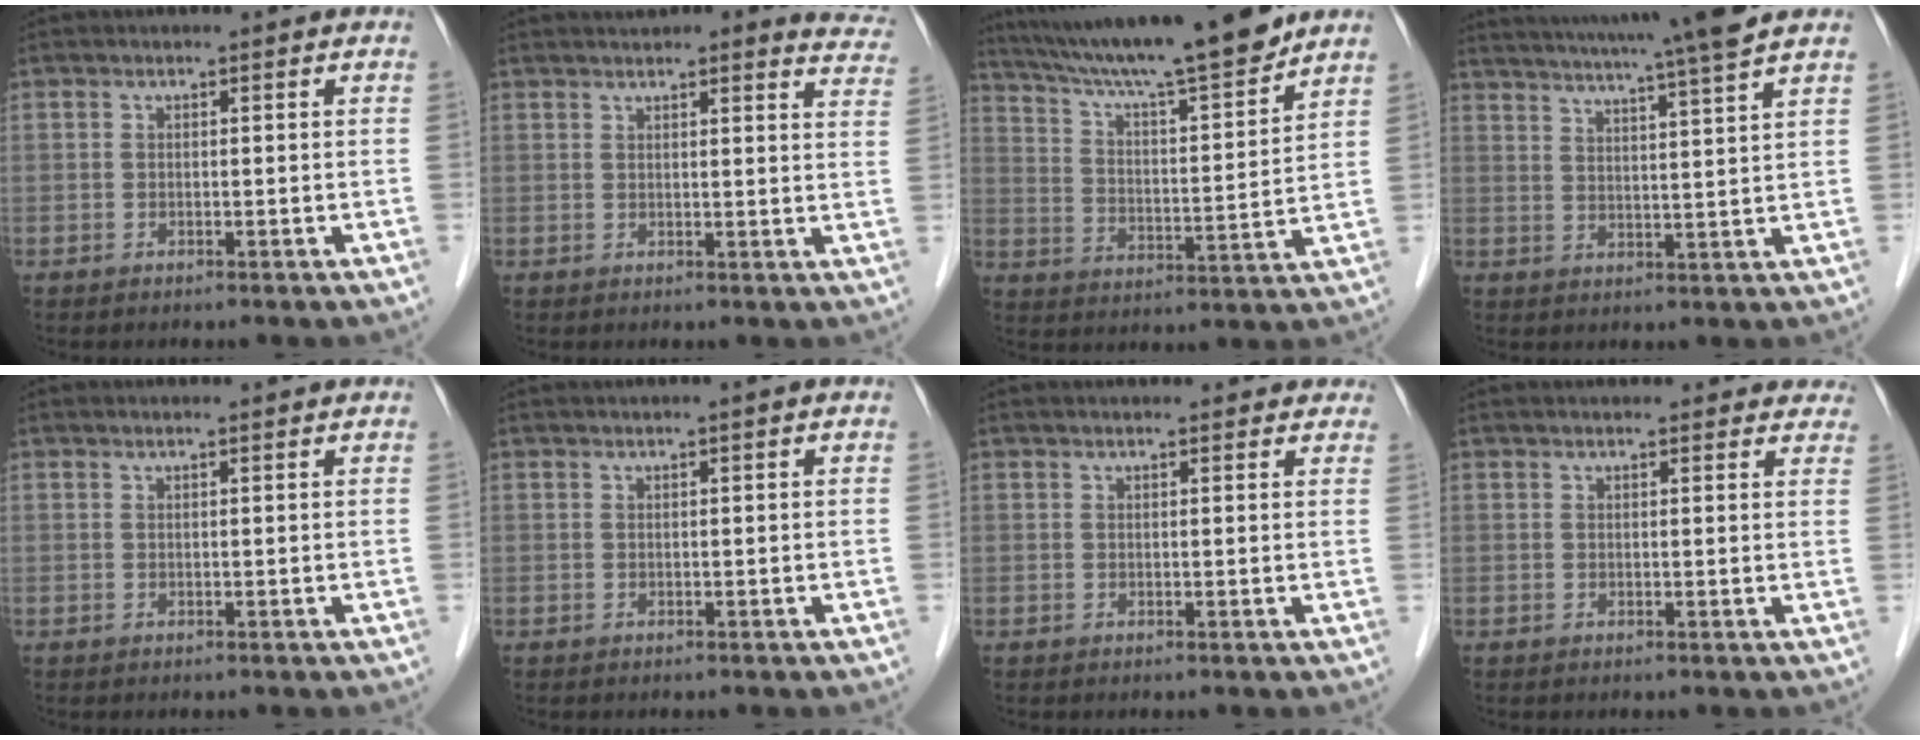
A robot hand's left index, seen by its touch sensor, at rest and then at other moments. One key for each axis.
{"total": 10.3, "fx": 9.8, "fy": 2.2, "fz": 2.0, "tx": 0.013, "ty": -0.008, "tz": 0.078}
{"total": 17.4, "fx": 15.2, "fy": -0.2, "fz": 8.4, "tx": -0.143, "ty": 0.005, "tz": 0.244}
{"total": 15.2, "fx": 13.4, "fy": -1.9, "fz": 6.9, "tx": -0.123, "ty": -0.014, "tz": 0.183}
{"total": 1.5, "fx": 1.5, "fy": -0.3, "fz": 0.3, "tx": -0.015, "ty": 0.003, "tz": 0.022}
{"total": 0.6, "fx": 0.4, "fy": -0.2, "fz": 0.4, "tx": -0.017, "ty": 0.000, "tz": 0.016}
{"total": 8.0, "fx": 7.3, "fy": 1.8, "fz": 2.8, "tx": -0.026, "ty": 0.019, "tz": 0.075}
{"total": 11.8, "fx": 10.9, "fy": 2.8, "fz": 3.5, "tx": -0.016, "ty": 0.018, "tz": 0.111}